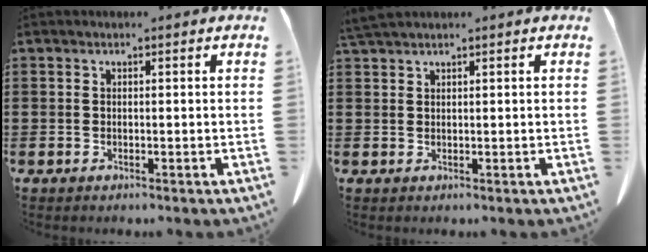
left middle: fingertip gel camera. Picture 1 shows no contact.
{"total": 2.0, "force": [1.7, 0.0, 0.9], "torque": [-0.022, -0.001, 0.034]}